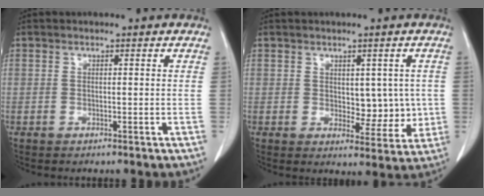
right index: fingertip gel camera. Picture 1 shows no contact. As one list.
[{"total": 5.7, "force": [0.4, 3.3, 4.6], "torque": [-0.044, 0.001, 0.019]}]